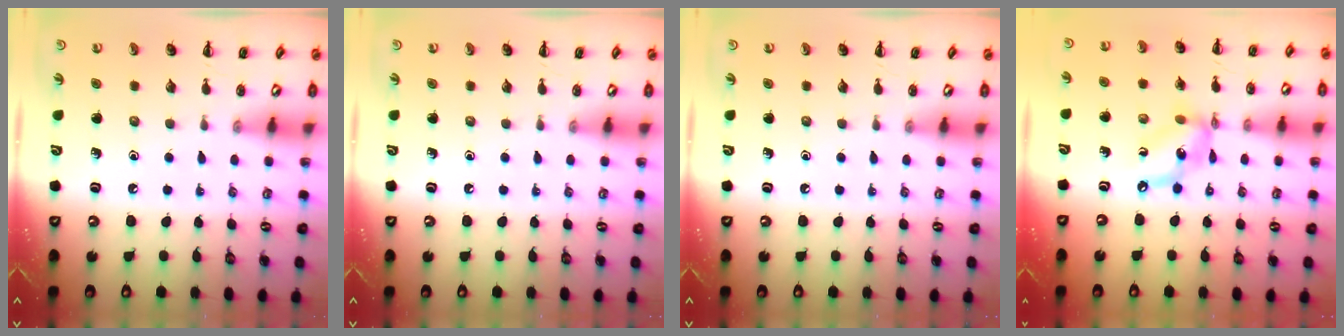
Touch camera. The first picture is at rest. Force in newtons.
{"total": 0.0}
{"total": 0.0}
{"total": 9.2, "press": 8.9, "slide": 2.2}